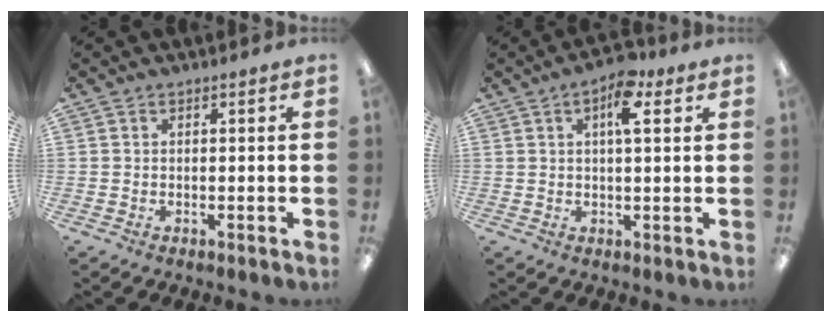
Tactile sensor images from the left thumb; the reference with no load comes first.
{"total": 8.1, "force": [3.8, 3.2, 6.4], "torque": [-0.093, -0.007, 0.058]}